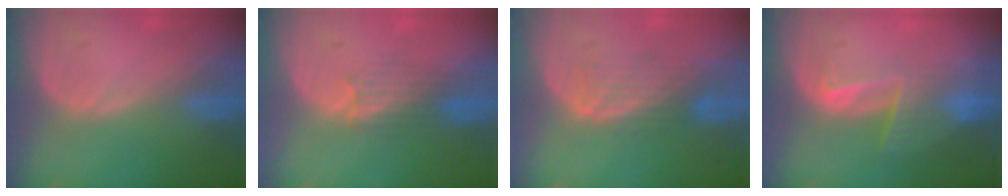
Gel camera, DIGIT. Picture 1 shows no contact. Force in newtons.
{"total": 3.2, "press": 3.2, "slide": 0.2}
{"total": 4.3, "press": 3.7, "slide": 2.2}
{"total": 6.6, "press": 5.6, "slide": 3.6}